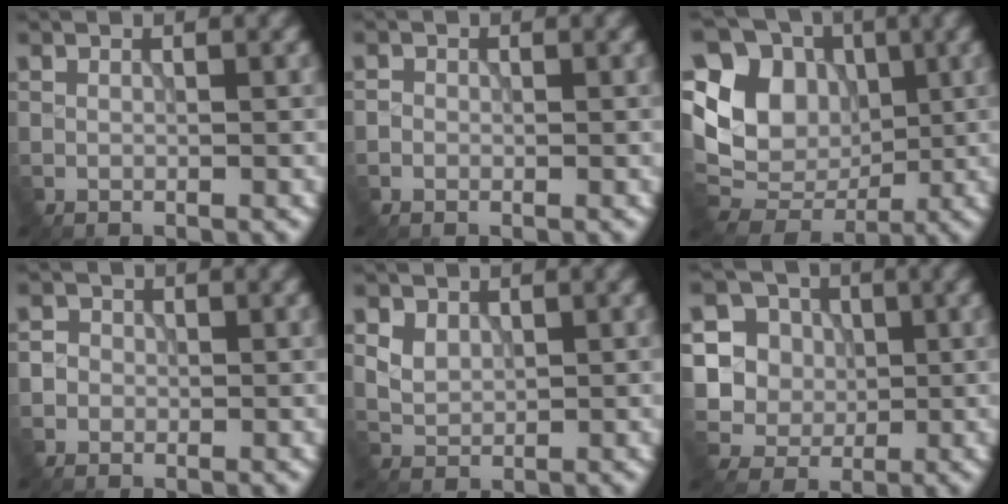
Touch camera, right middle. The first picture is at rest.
{"total": 0.6, "force": [-0.2, 0.6, 0.1], "torque": [0.001, -0.002, -0.004]}
{"total": 9.3, "force": [1.7, 7.8, 4.7], "torque": [-0.097, 0.001, 0.013]}
{"total": 2.1, "force": [0.2, 2.0, 0.6], "torque": [0.006, 0.004, -0.007]}
{"total": 2.0, "force": [1.0, 1.5, 0.9], "torque": [-0.020, -0.004, 0.022]}
{"total": 7.0, "force": [0.8, 6.4, 2.7], "torque": [-0.063, 0.014, -0.005]}